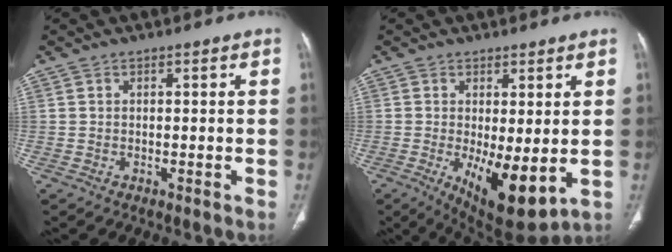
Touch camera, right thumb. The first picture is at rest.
{"total": 10.9, "force": [-1.6, 4.0, 10.0], "torque": [-0.156, -0.028, -0.009]}